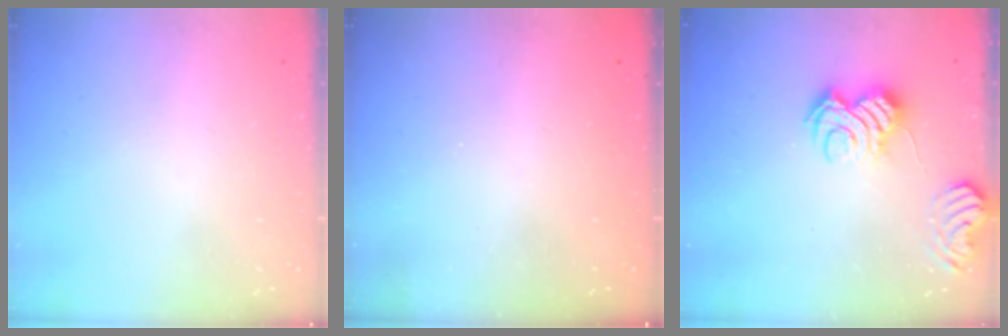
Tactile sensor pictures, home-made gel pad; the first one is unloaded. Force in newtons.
{"total": 2.4, "press": 2.3, "slide": 0.8}
{"total": 8.9, "press": 8.9, "slide": 0.7}